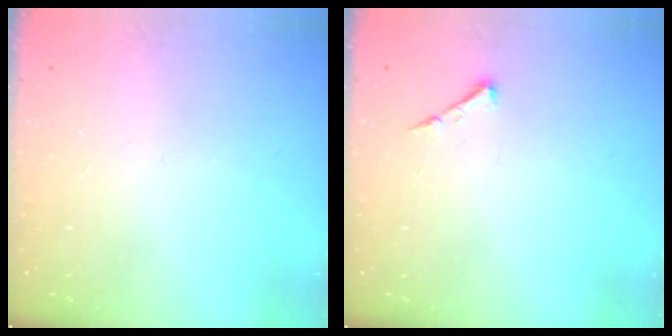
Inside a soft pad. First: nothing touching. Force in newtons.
{"total": 3.7, "press": 3.6, "slide": 0.5}